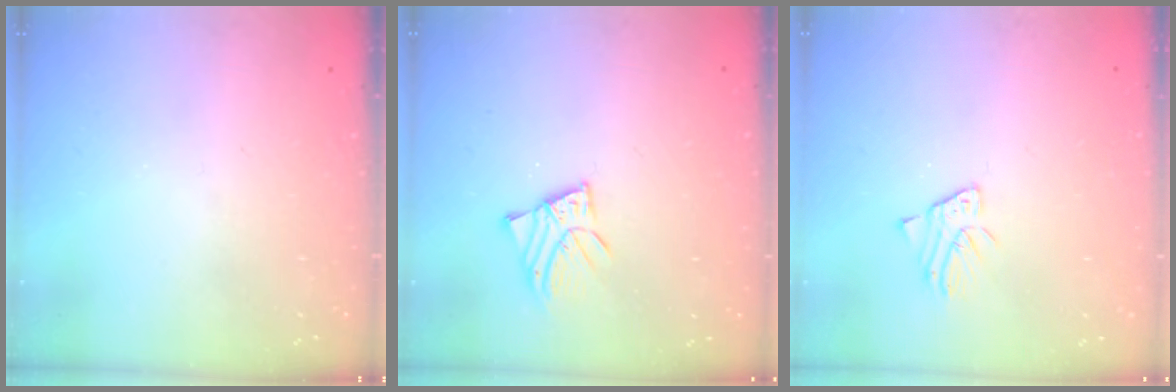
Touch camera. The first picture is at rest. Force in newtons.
{"total": 3.6, "press": 3.6, "slide": 0.2}
{"total": 1.8, "press": 1.7, "slide": 0.1}